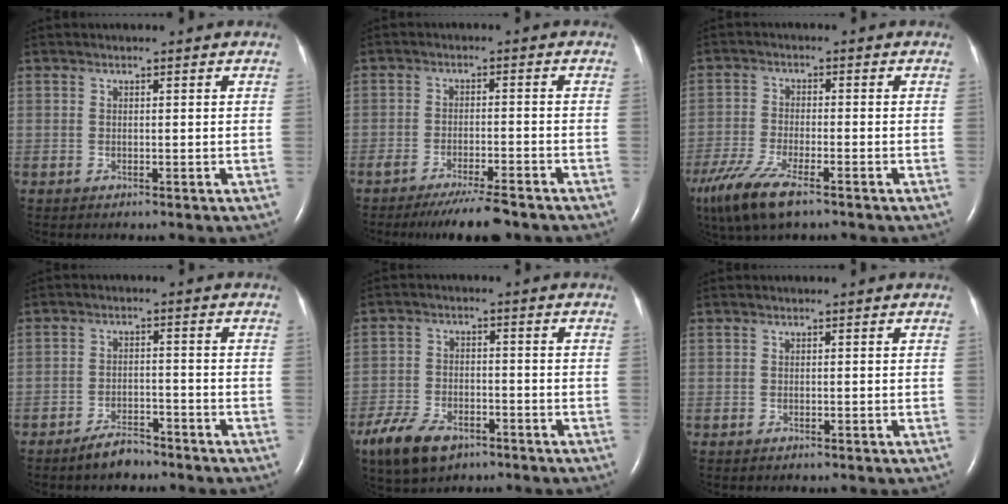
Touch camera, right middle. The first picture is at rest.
{"total": 8.0, "force": [-6.8, 0.6, 4.3], "torque": [-0.066, -0.019, -0.106]}
{"total": 10.1, "force": [-6.8, 2.3, 7.1], "torque": [-0.146, -0.025, -0.121]}
{"total": 4.0, "force": [-3.5, 1.2, 1.6], "torque": [-0.036, -0.001, -0.059]}
{"total": 9.3, "force": [-6.1, 4.7, 5.2], "torque": [-0.107, -0.010, -0.105]}
{"total": 0.0}